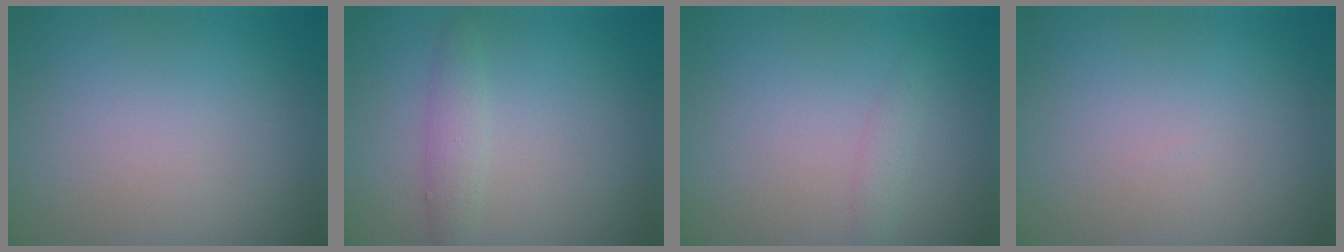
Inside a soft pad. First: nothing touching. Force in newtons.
{"total": 1.9, "press": 1.9, "slide": 0.0}
{"total": 1.3, "press": 1.3, "slide": 0.0}
{"total": 0.0}